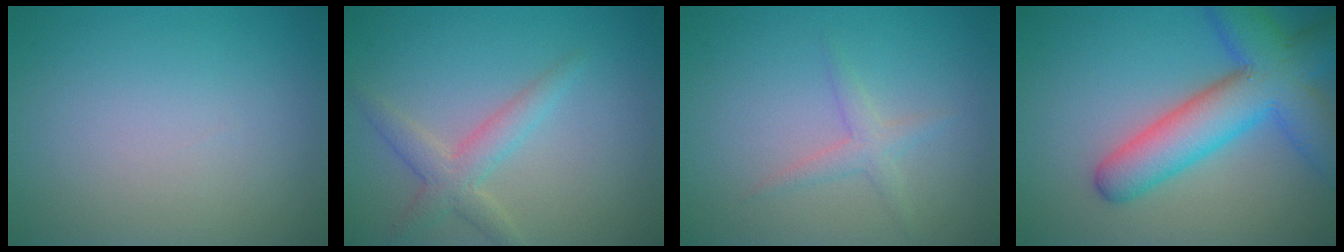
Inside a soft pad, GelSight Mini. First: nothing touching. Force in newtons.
{"total": 2.8, "press": 2.8, "slide": 0.1}
{"total": 1.6, "press": 1.6, "slide": 0.1}
{"total": 8.8, "press": 8.8, "slide": 0.4}